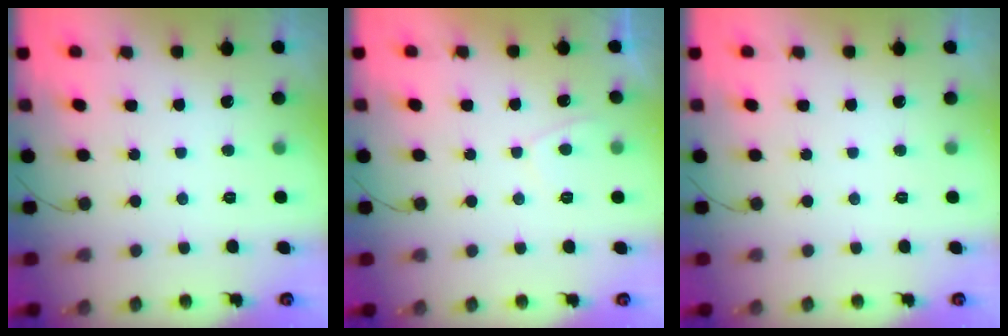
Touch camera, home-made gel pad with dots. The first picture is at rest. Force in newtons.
{"total": 1.6, "press": 1.5, "slide": 0.6}
{"total": 0.0}